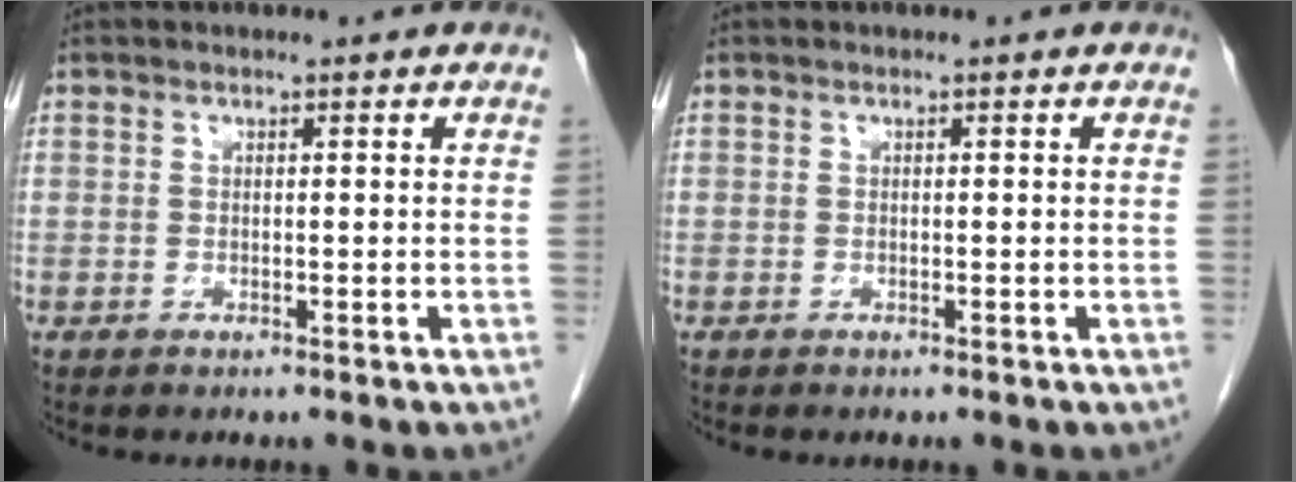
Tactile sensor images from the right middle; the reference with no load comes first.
{"total": 0.0}